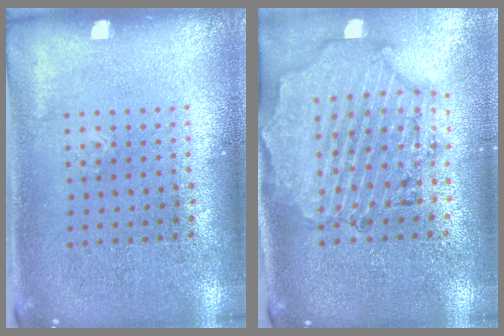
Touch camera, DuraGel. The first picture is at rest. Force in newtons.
{"total": 1.8, "press": 1.8, "slide": 0.3}